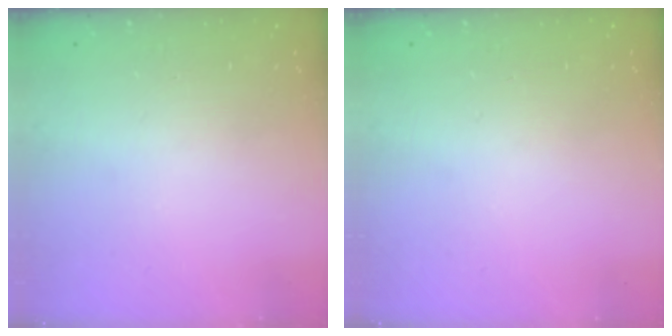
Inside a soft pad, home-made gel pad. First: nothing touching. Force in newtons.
{"total": 0.0}